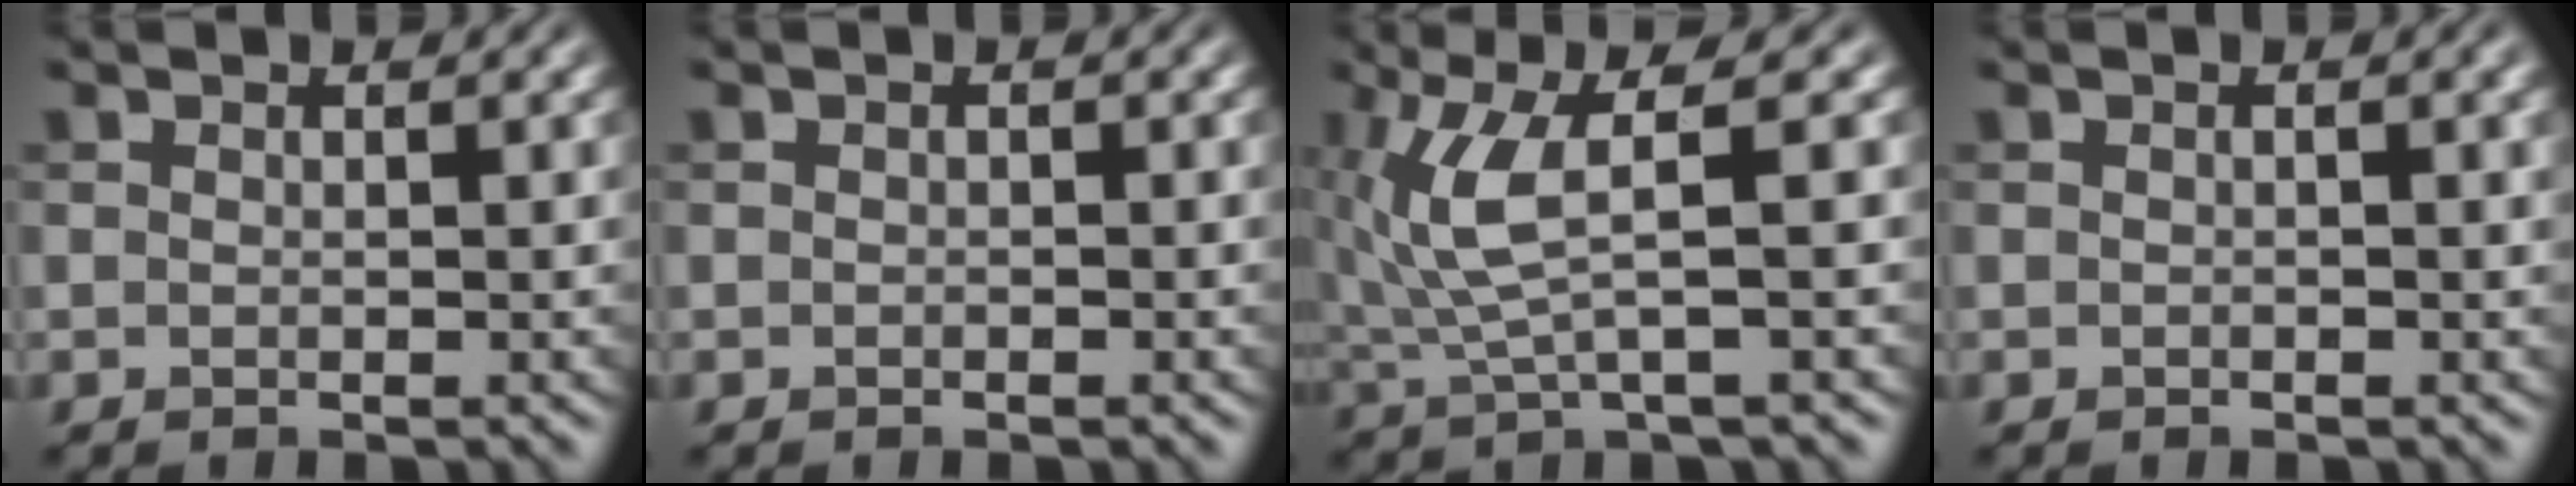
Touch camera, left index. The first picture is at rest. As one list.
[{"total": 0.0}, {"total": 4.8, "force": [1.0, 0.8, 4.6], "torque": [-0.120, 0.002, 0.023]}, {"total": 1.2, "force": [0.2, 0.3, 1.1], "torque": [-0.015, 0.005, -0.001]}]